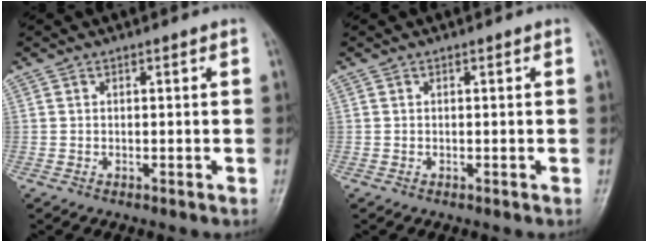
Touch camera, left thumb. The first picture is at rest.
{"total": 0.0}